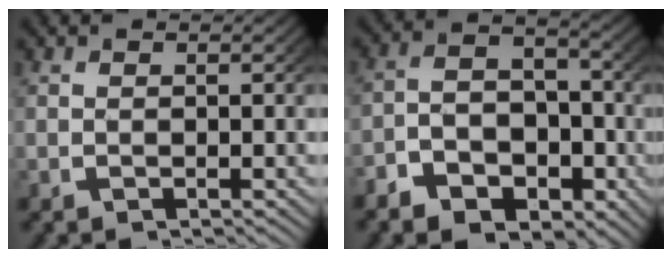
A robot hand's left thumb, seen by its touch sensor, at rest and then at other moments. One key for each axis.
{"total": 7.9, "fx": -2.9, "fy": 5.8, "fz": 4.5, "tx": -0.076, "ty": -0.028, "tz": -0.043}